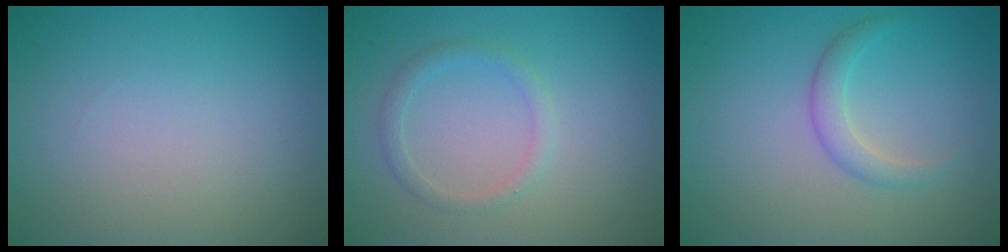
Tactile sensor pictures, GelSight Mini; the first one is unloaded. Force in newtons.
{"total": 1.4, "press": 1.4, "slide": 0.1}
{"total": 1.9, "press": 1.9, "slide": 0.2}